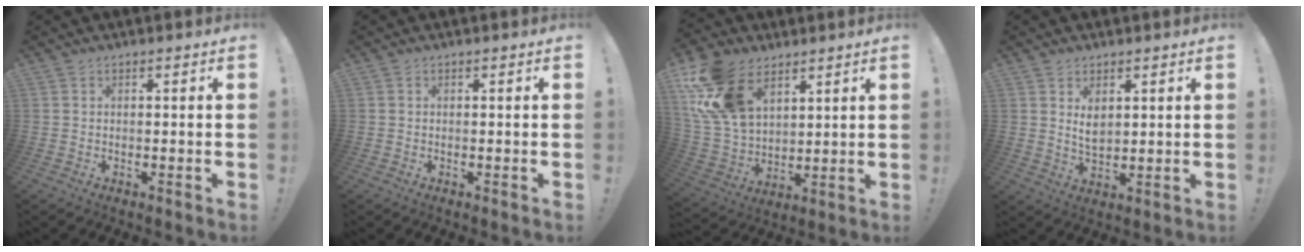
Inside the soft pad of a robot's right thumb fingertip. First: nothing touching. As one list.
[{"total": 0.0}, {"total": 19.4, "force": [9.5, 12.6, 11.3], "torque": [-0.228, -0.047, 0.181]}, {"total": 4.7, "force": [2.2, 2.7, 3.2], "torque": [-0.036, -0.016, 0.036]}]